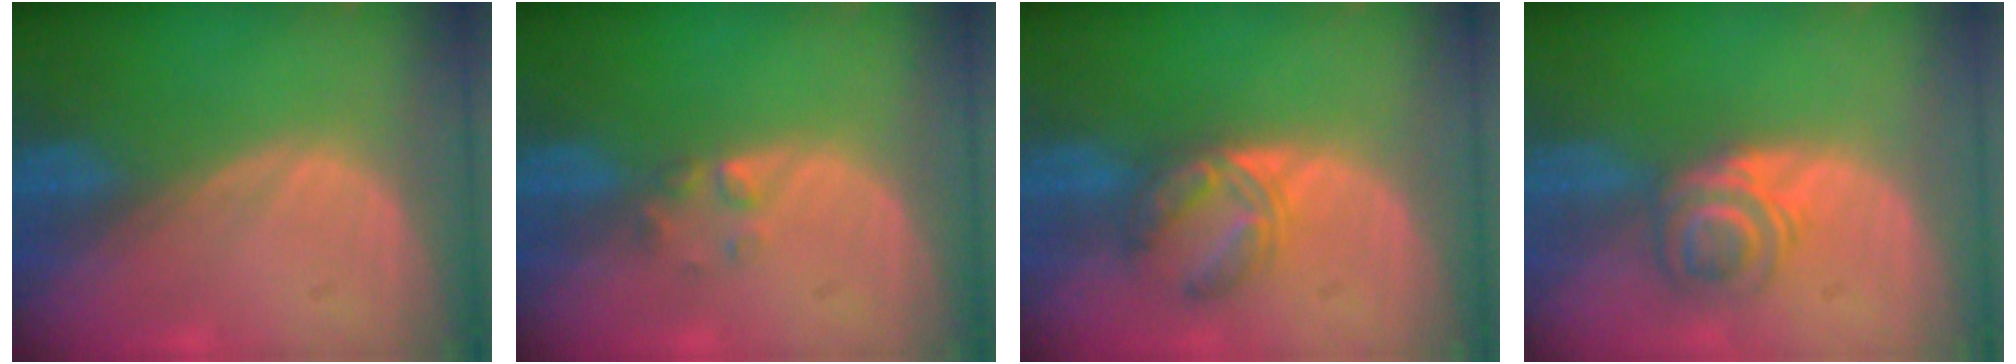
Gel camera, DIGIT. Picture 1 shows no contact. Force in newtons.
{"total": 1.7, "press": 1.7, "slide": 0.2}
{"total": 5.6, "press": 5.4, "slide": 1.1}
{"total": 5.9, "press": 4.9, "slide": 3.2}